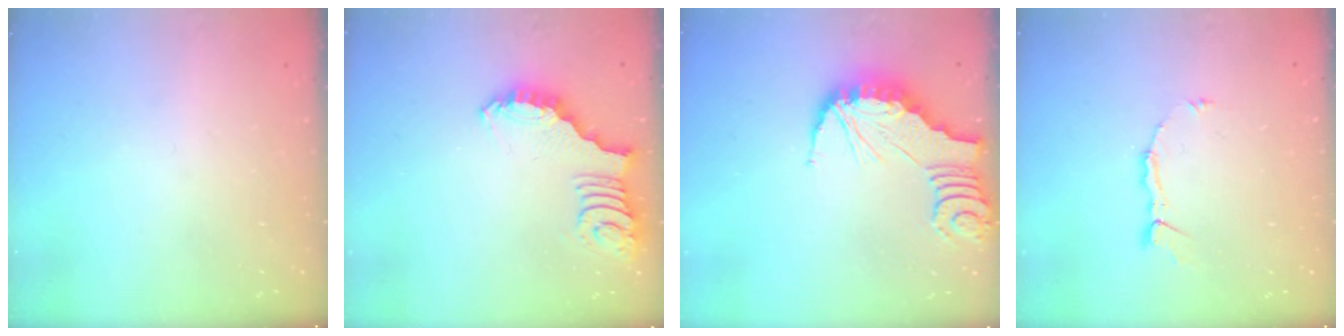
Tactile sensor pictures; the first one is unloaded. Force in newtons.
{"total": 2.7, "press": 2.6, "slide": 0.5}
{"total": 2.2, "press": 2.2, "slide": 0.2}
{"total": 4.3, "press": 4.3, "slide": 0.1}